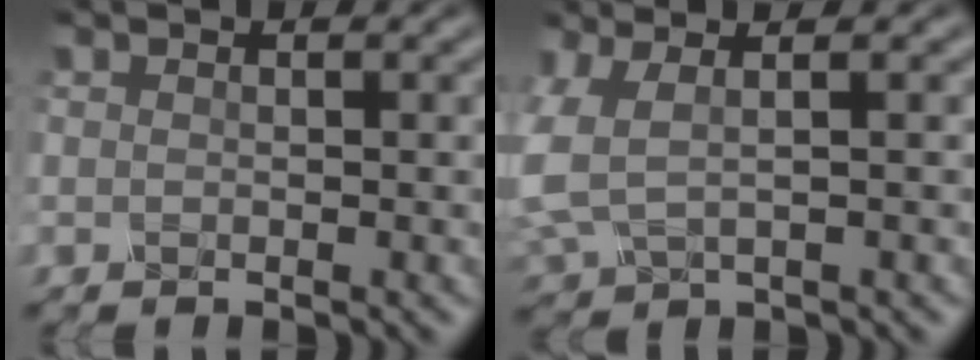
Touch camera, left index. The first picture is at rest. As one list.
[{"total": 3.7, "force": [1.0, 1.8, 3.1], "torque": [-0.090, 0.001, 0.025]}]